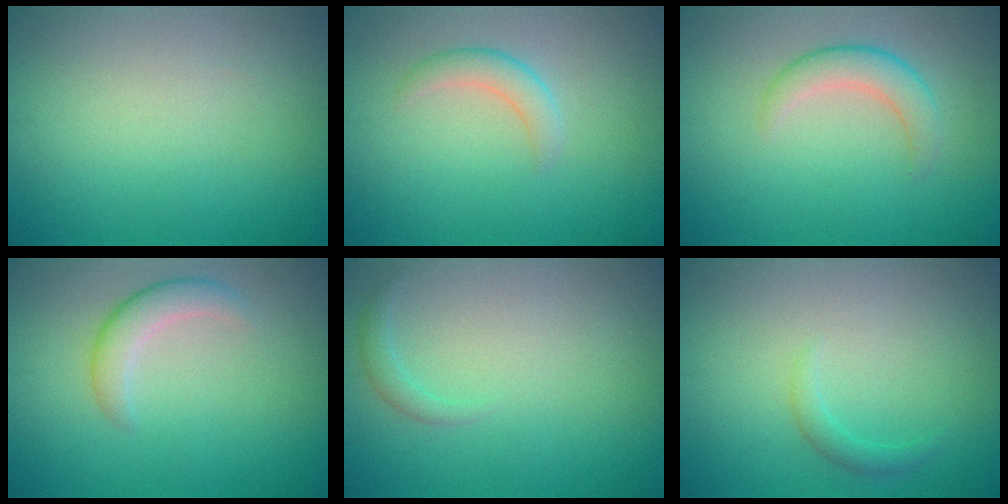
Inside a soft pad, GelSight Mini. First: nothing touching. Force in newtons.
{"total": 1.9, "press": 1.9, "slide": 0.1}
{"total": 2.1, "press": 2.0, "slide": 0.2}
{"total": 2.5, "press": 2.5, "slide": 0.2}
{"total": 1.0, "press": 1.0, "slide": 0.1}
{"total": 1.2, "press": 1.1, "slide": 0.1}